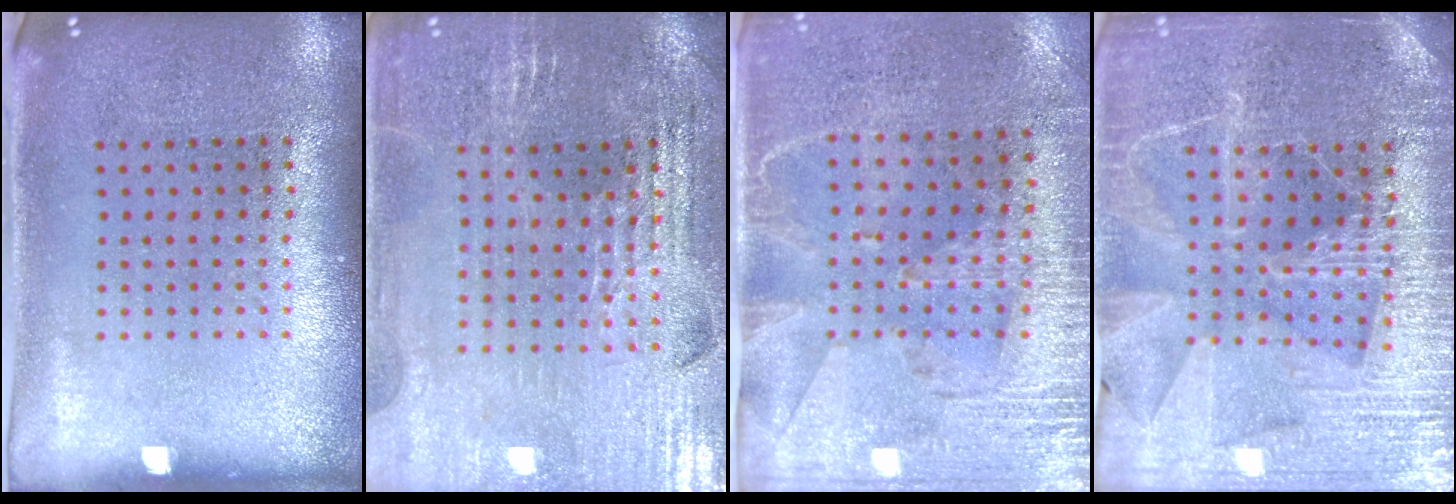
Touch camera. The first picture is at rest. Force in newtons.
{"total": 2.8, "press": 2.8, "slide": 0.5}
{"total": 2.9, "press": 2.5, "slide": 1.4}
{"total": 4.2, "press": 4.0, "slide": 1.4}